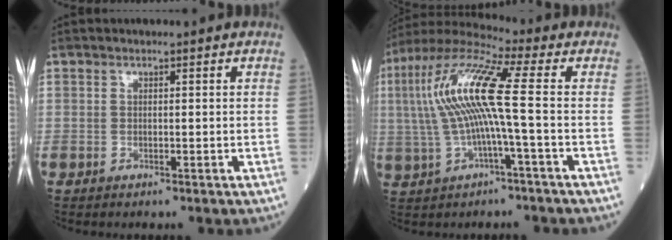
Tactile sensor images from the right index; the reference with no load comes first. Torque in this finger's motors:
{"motor_torque": [1.60, -0.23, 1.05, 0.21]}